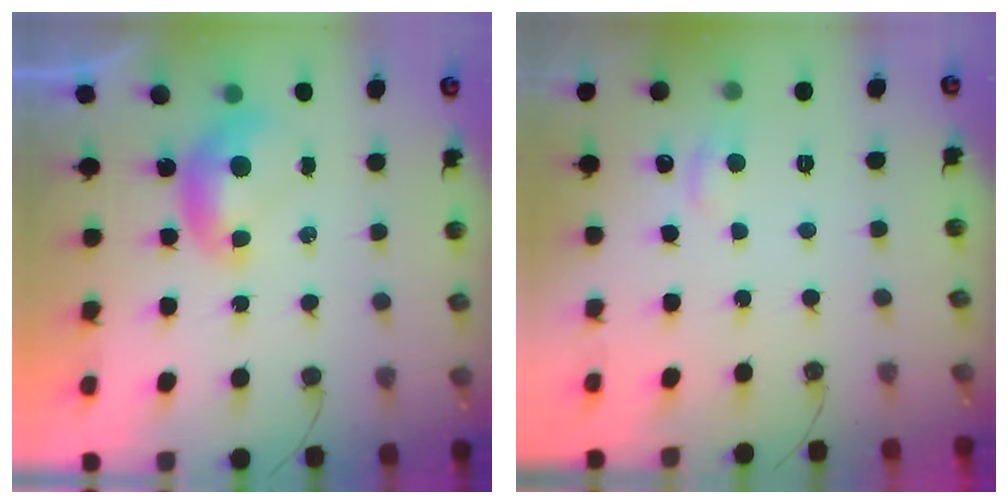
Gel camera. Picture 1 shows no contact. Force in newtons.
{"total": 0.9, "press": 0.5, "slide": 0.8}